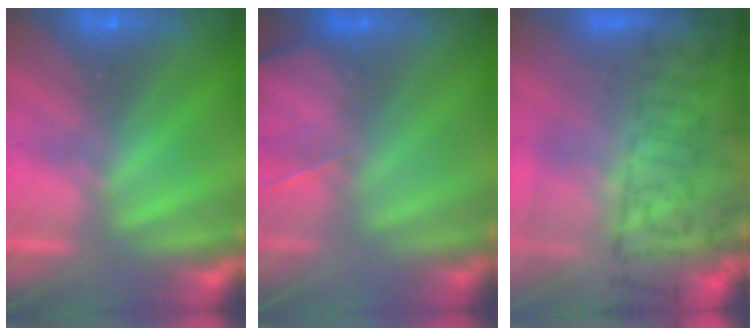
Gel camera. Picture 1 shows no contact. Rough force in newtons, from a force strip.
{"total": 2.1}
{"total": 8.8}